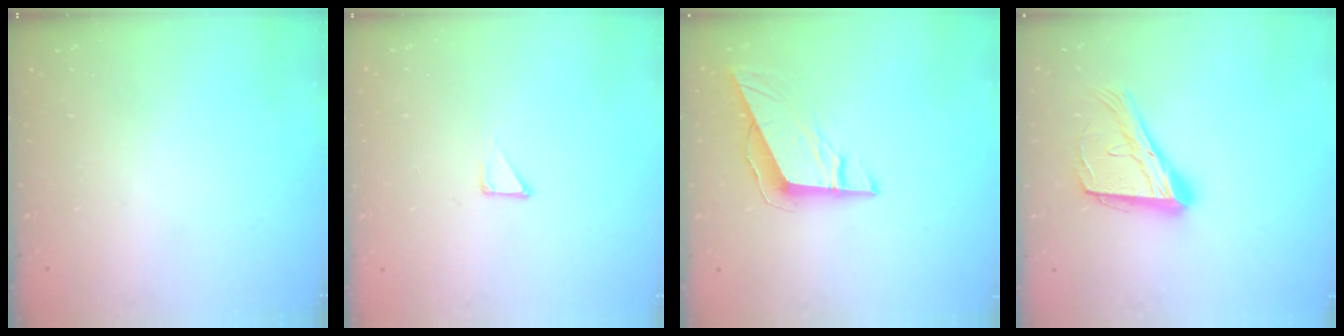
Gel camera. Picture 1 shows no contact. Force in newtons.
{"total": 2.7, "press": 2.7, "slide": 0.3}
{"total": 9.3, "press": 9.2, "slide": 1.3}
{"total": 17.9, "press": 17.8, "slide": 1.9}